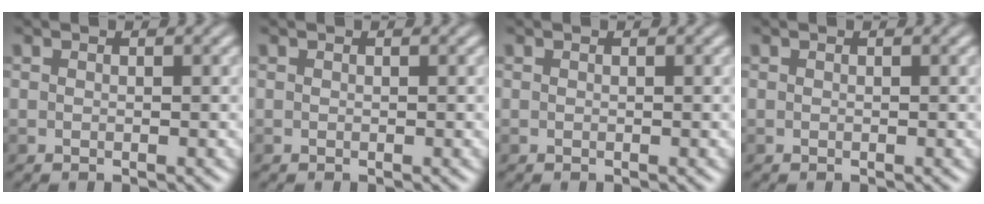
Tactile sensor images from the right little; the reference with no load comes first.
{"total": 0.0}
{"total": 0.0}
{"total": 0.0}